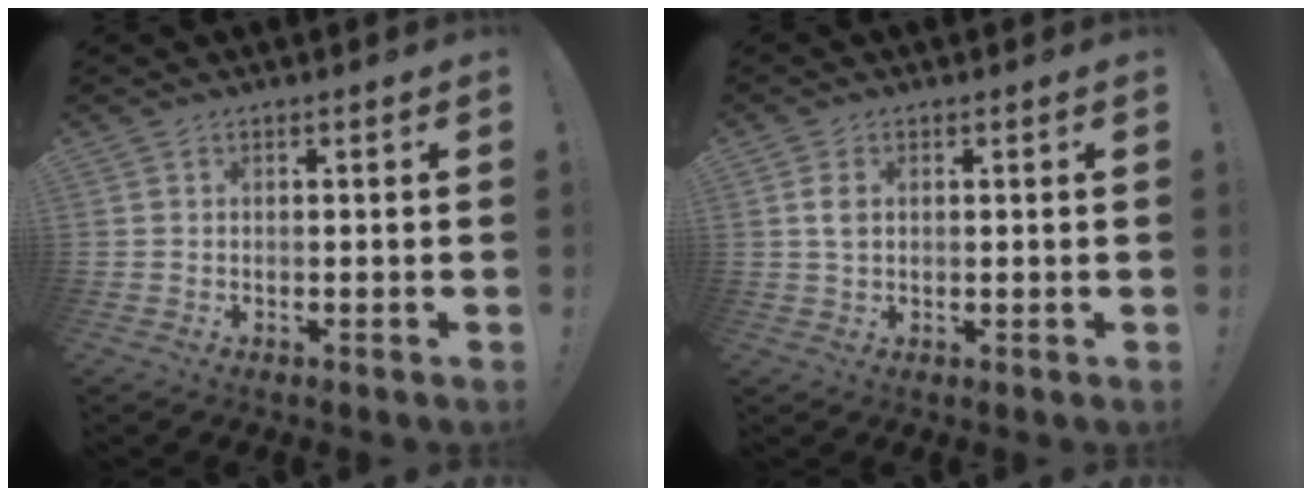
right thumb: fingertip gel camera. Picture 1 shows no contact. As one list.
[{"total": 3.3, "force": [0.8, 1.9, 2.5], "torque": [-0.040, 0.003, 0.012]}]